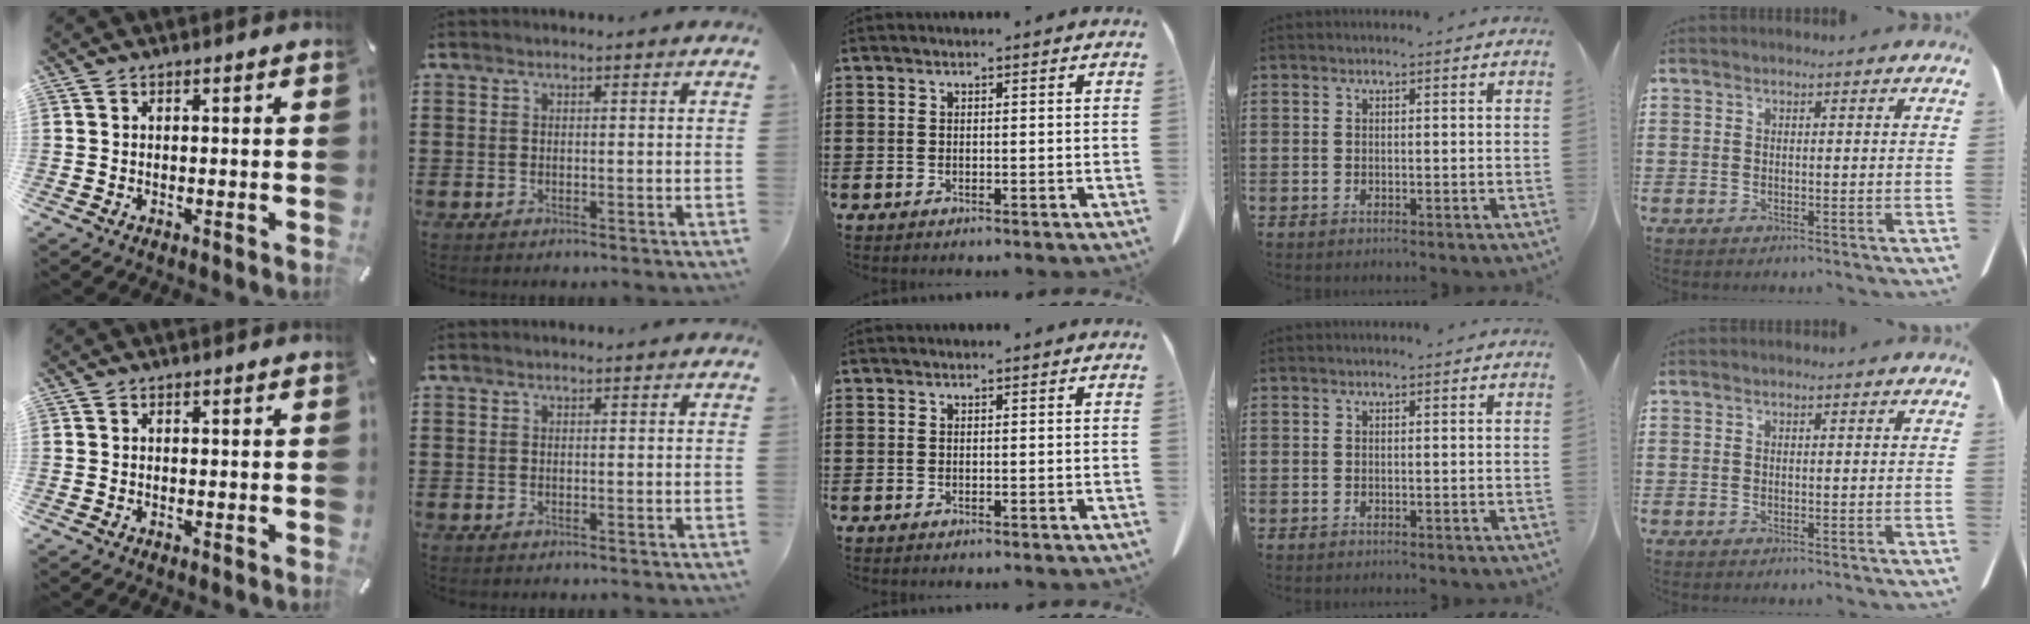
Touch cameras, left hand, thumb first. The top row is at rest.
{}